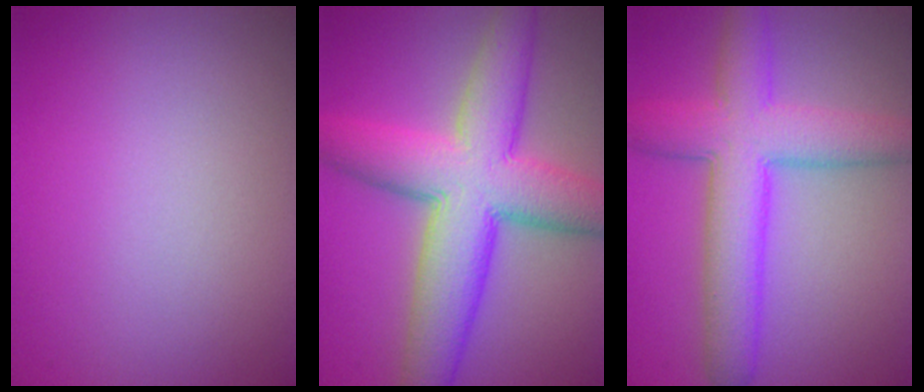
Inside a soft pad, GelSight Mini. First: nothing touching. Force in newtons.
{"total": 9.8, "press": 9.8, "slide": 0.3}
{"total": 7.3, "press": 7.3, "slide": 0.3}